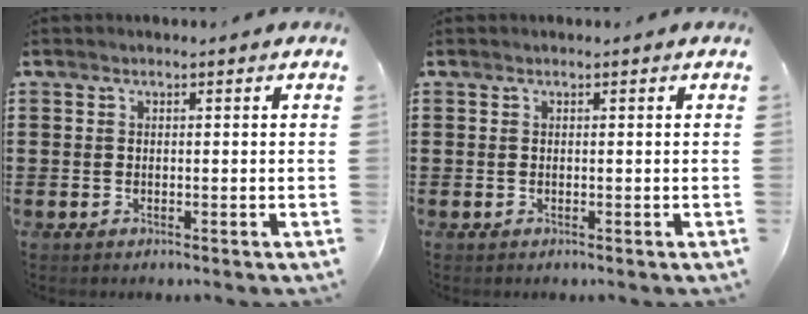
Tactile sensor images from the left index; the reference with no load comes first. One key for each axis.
{"total": 0.0}